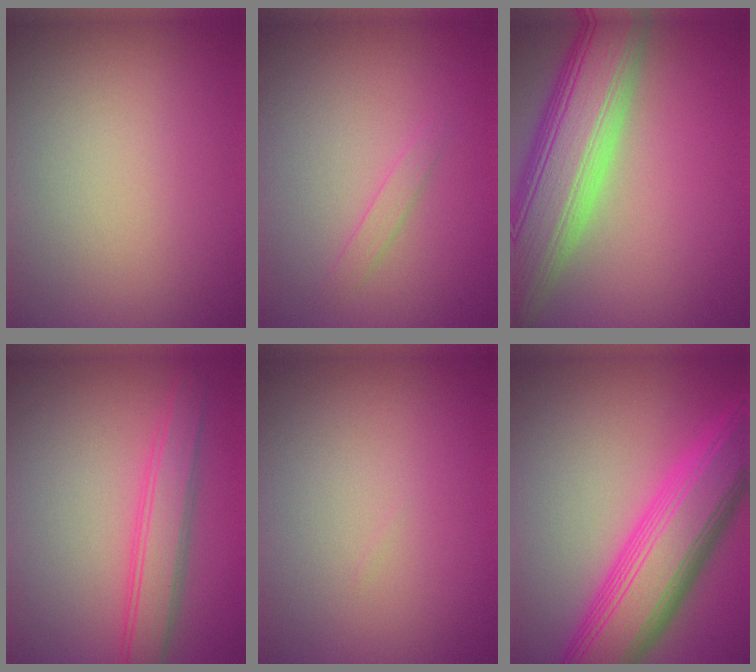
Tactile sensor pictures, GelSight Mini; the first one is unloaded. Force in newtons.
{"total": 1.0, "press": 1.0, "slide": 0.0}
{"total": 10.9, "press": 10.8, "slide": 0.8}
{"total": 3.8, "press": 3.8, "slide": 0.1}
{"total": 0.0}
{"total": 10.3, "press": 10.3, "slide": 0.2}